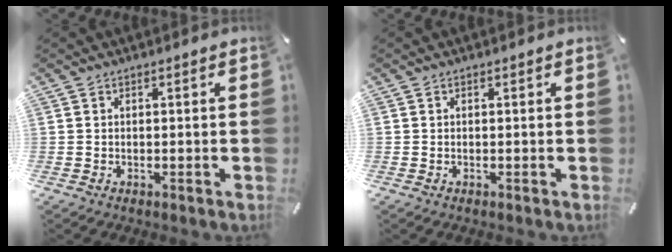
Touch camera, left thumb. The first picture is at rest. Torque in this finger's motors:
{"motor_torque": [-0.07, -0.12, 0.08, 0.07, -0.05]}